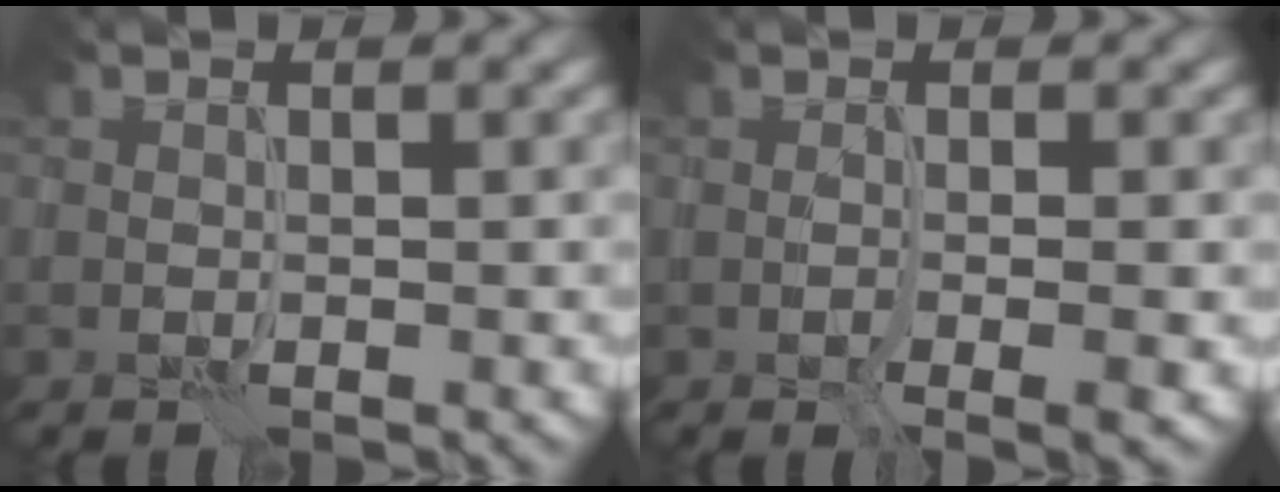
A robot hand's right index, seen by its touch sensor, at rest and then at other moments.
{"total": 1.8, "force": [-0.4, 0.2, 1.8], "torque": [-0.025, -0.004, -0.004]}